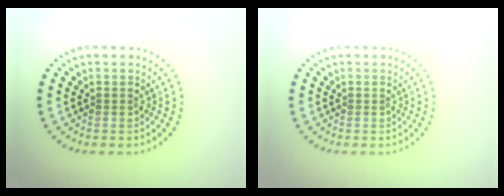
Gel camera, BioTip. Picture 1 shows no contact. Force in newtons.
{"total": 0.0}